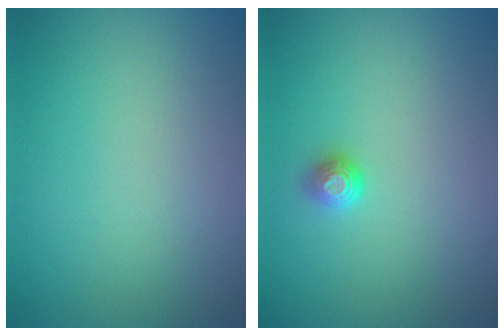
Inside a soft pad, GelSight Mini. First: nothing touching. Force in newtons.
{"total": 1.2, "press": 1.0, "slide": 0.6}